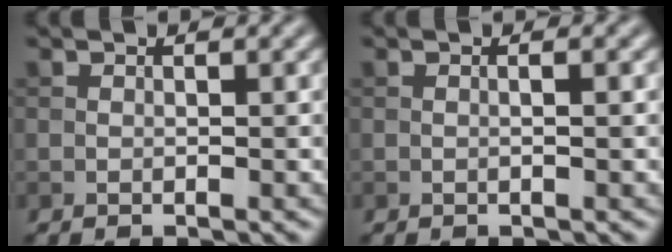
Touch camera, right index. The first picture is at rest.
{"total": 1.0, "force": [0.0, 0.2, 0.9], "torque": [-0.011, -0.003, -0.002]}